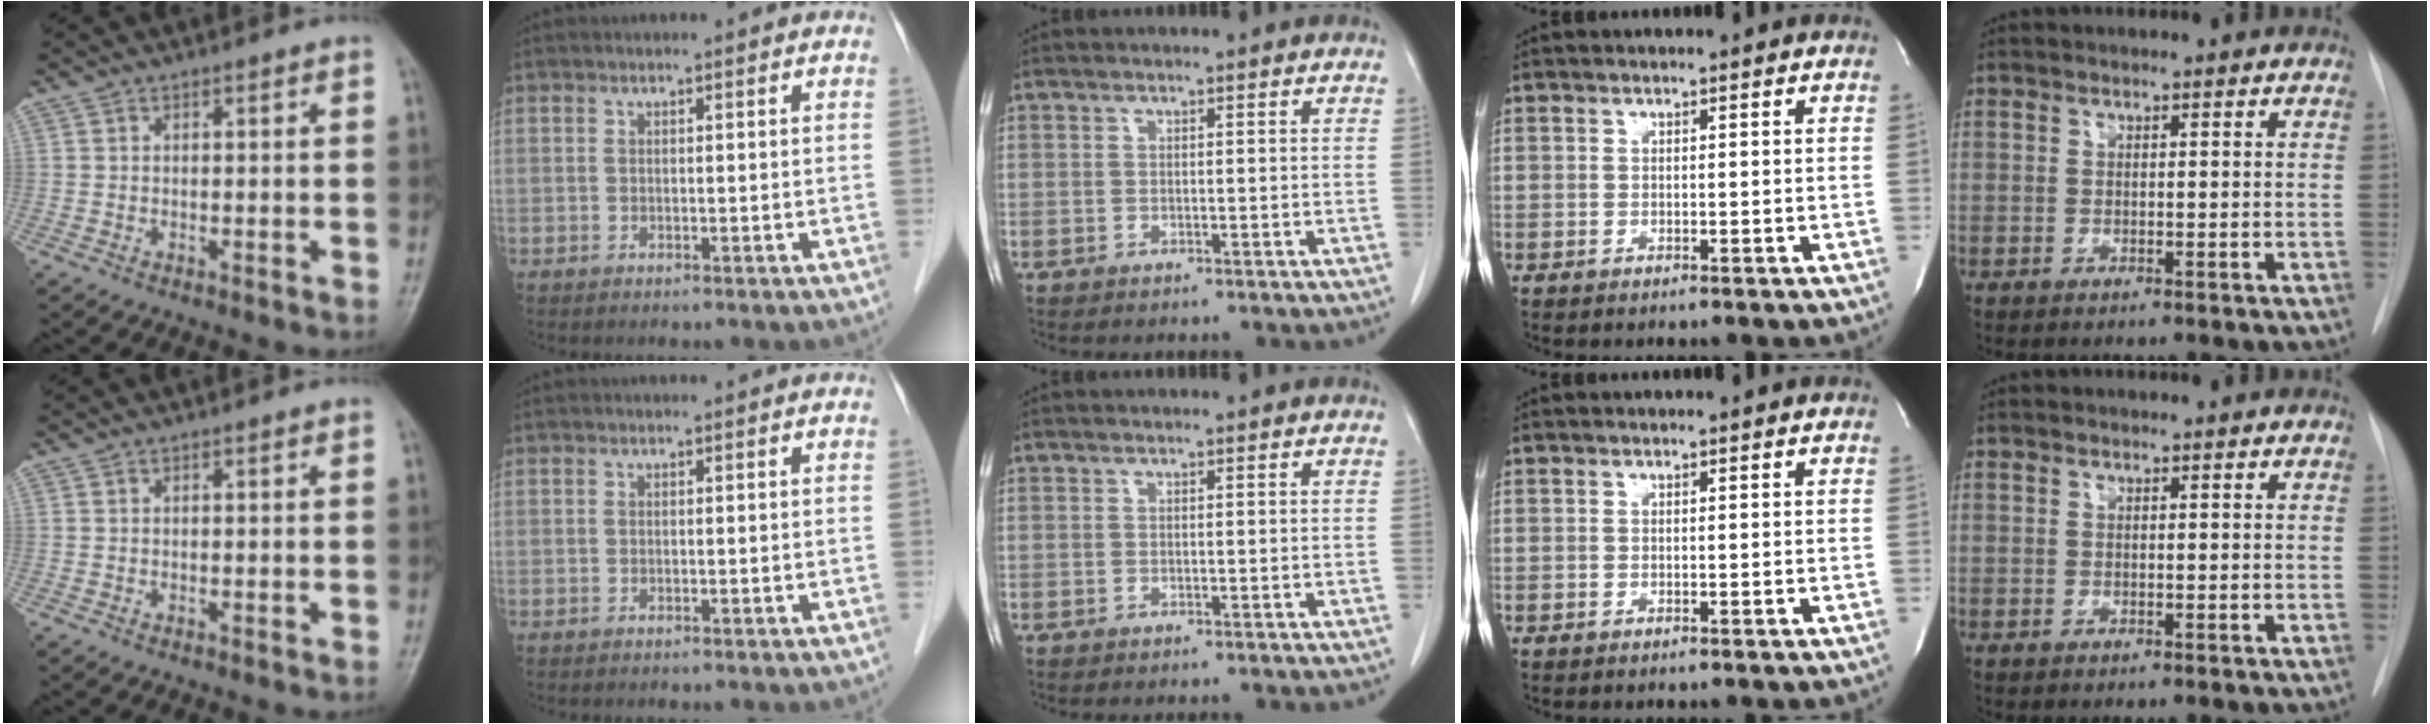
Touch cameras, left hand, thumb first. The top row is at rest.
{}